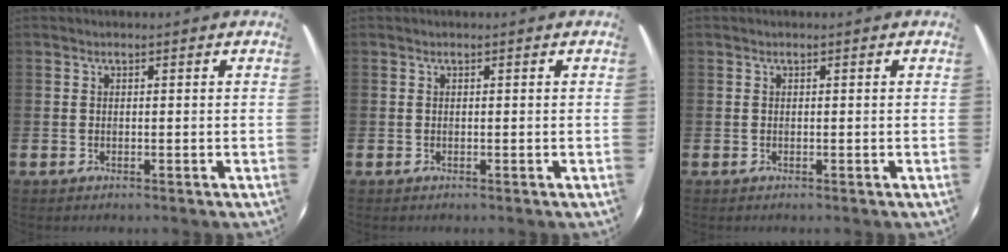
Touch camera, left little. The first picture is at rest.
{"total": 0.0}
{"total": 0.0}